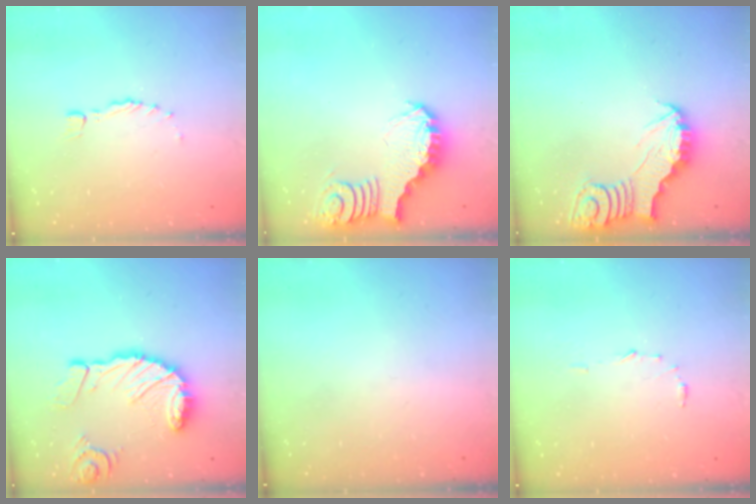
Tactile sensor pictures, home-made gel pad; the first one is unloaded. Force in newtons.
{"total": 3.9, "press": 3.9, "slide": 0.6}
{"total": 3.4, "press": 3.3, "slide": 0.5}
{"total": 18.7, "press": 18.6, "slide": 2.2}
{"total": 0.0}
{"total": 4.5, "press": 4.5, "slide": 0.4}